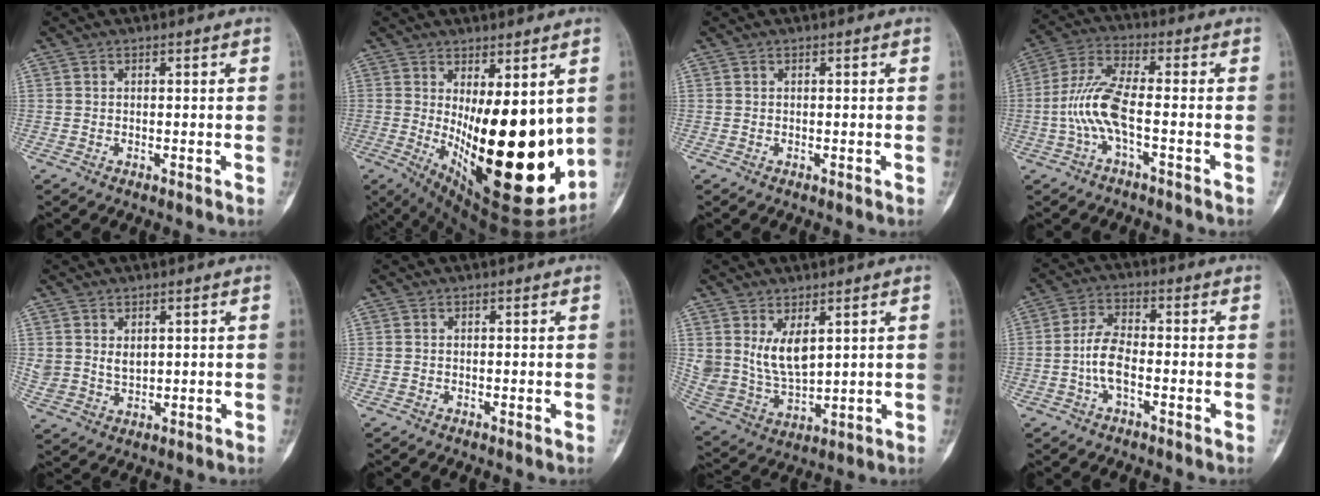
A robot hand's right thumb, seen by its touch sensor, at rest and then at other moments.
{"total": 24.4, "force": [-0.3, 9.7, 22.4], "torque": [-0.288, -0.053, 0.032]}
{"total": 0.0}
{"total": 9.0, "force": [-2.1, 2.4, 8.4], "torque": [-0.201, 0.029, -0.045]}
{"total": 4.2, "force": [1.6, 3.0, 2.4], "torque": [-0.038, -0.012, 0.044]}
{"total": 0.0}
{"total": 9.2, "force": [3.7, 5.0, 6.8], "torque": [-0.119, -0.027, 0.093]}
{"total": 6.4, "force": [-1.6, 3.0, 5.4], "torque": [-0.109, 0.020, -0.036]}